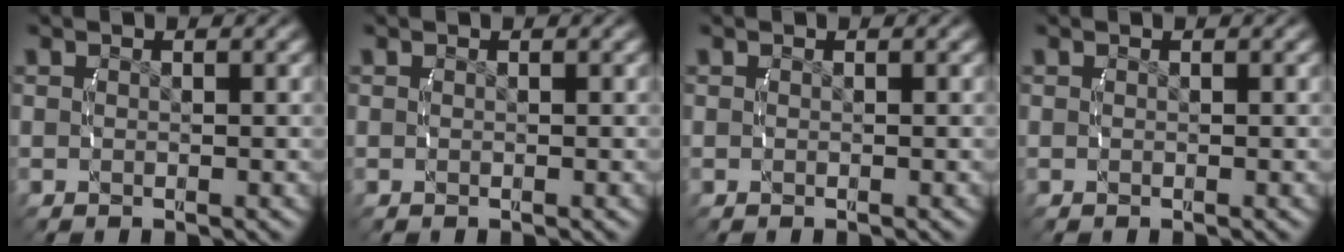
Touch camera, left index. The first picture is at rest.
{"total": 0.0}
{"total": 0.0}
{"total": 0.0}